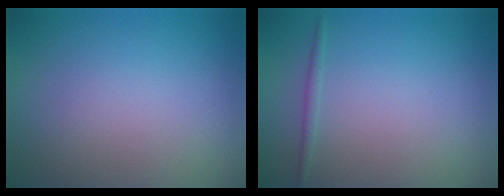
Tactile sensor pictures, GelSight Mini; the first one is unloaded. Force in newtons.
{"total": 0.8, "press": 0.8, "slide": 0.0}